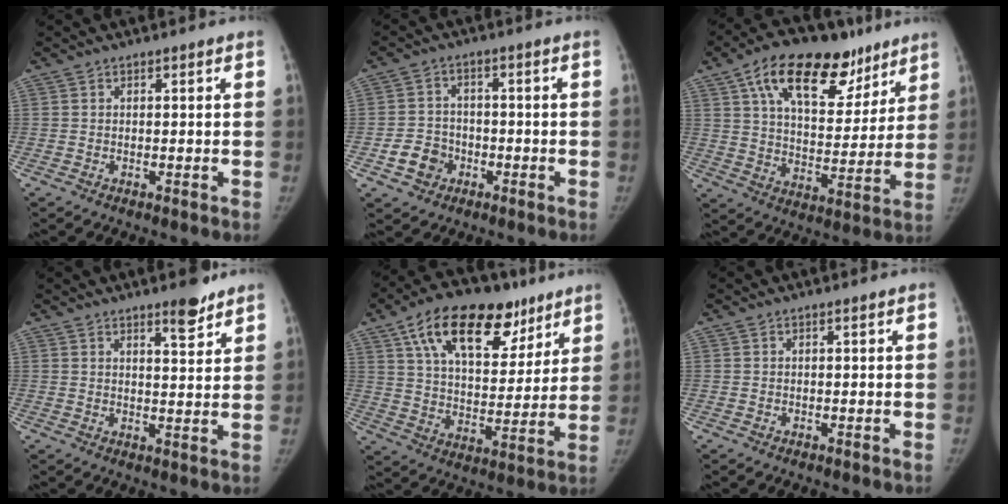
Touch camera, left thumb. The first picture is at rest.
{"total": 6.1, "force": [-2.6, 5.2, 1.9], "torque": [-0.010, 0.020, -0.042]}
{"total": 22.6, "force": [12.8, 11.7, 14.5], "torque": [-0.191, -0.017, 0.208]}
{"total": 5.2, "force": [3.9, 1.4, 3.2], "torque": [-0.032, -0.028, 0.055]}
{"total": 22.6, "force": [12.6, 11.9, 14.5], "torque": [-0.197, -0.016, 0.208]}
{"total": 0.0}